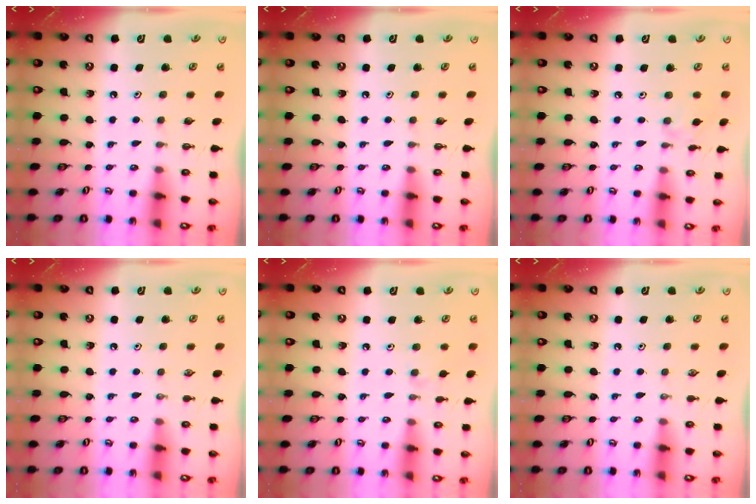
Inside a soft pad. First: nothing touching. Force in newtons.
{"total": 0.0}
{"total": 2.6, "press": 2.6, "slide": 0.4}
{"total": 0.0}
{"total": 3.5, "press": 3.5, "slide": 0.5}
{"total": 0.0}